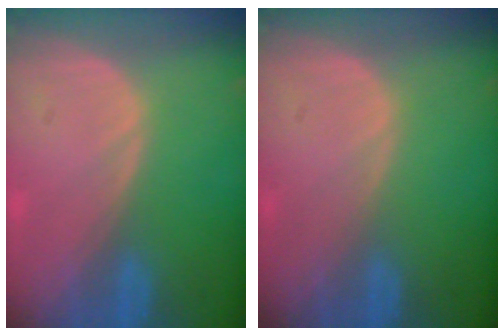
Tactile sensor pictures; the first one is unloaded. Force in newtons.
{"total": 0.0}